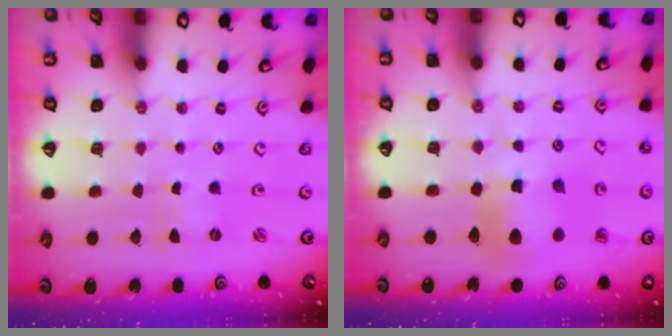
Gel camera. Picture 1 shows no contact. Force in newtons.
{"total": 10.7, "press": 10.6, "slide": 1.4}